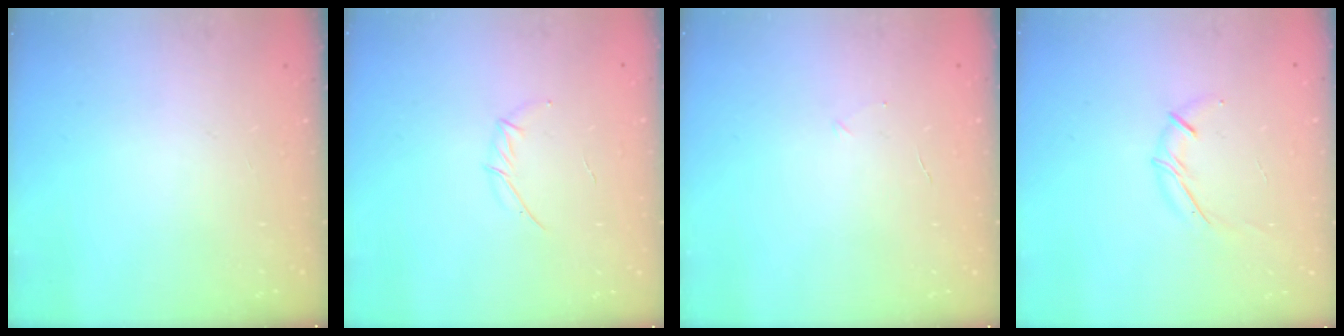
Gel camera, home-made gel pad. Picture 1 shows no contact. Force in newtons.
{"total": 3.3, "press": 3.2, "slide": 0.9}
{"total": 2.4, "press": 2.3, "slide": 0.8}
{"total": 6.7, "press": 6.6, "slide": 1.4}